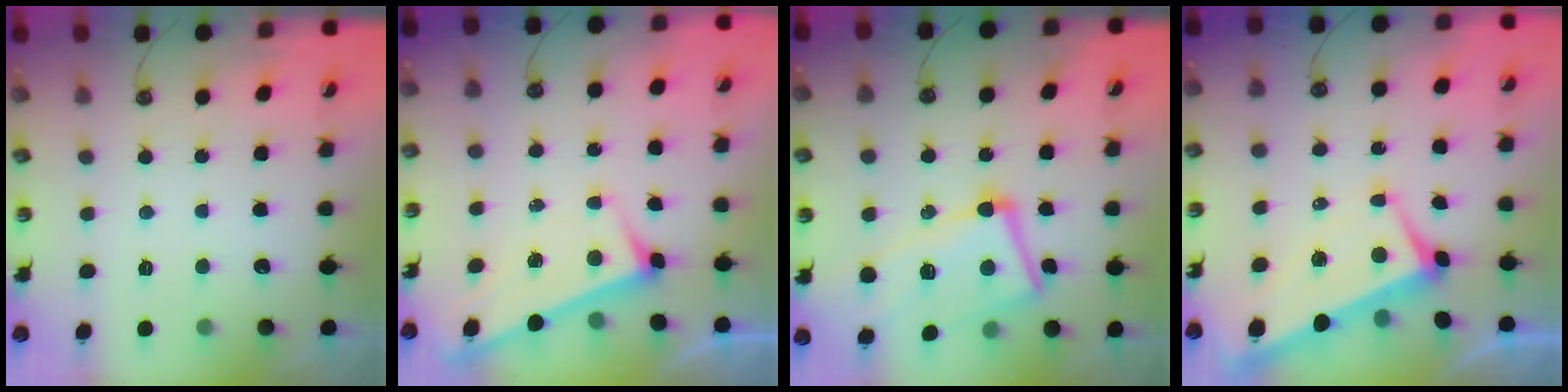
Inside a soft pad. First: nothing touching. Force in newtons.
{"total": 3.0, "press": 3.0, "slide": 0.1}
{"total": 9.6, "press": 9.6, "slide": 0.7}
{"total": 1.4, "press": 1.0, "slide": 1.0}